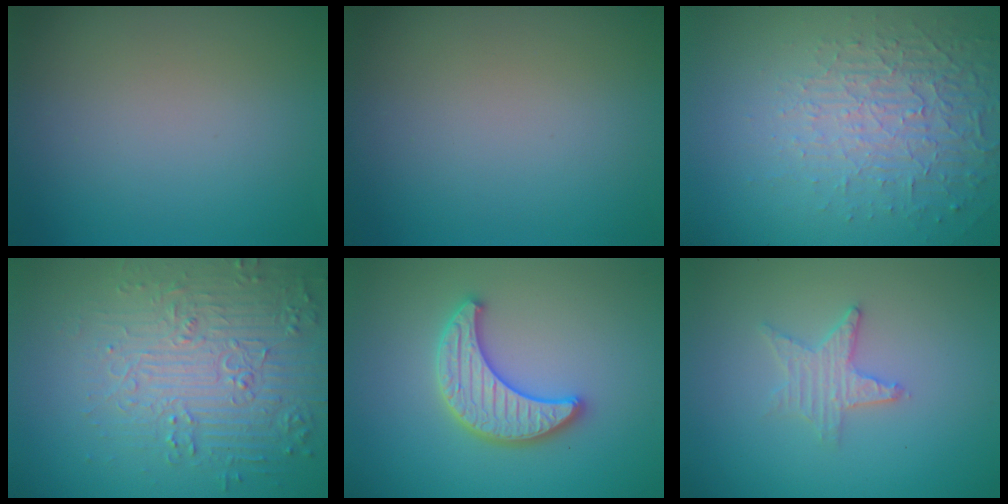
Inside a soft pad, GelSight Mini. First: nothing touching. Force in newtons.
{"total": 0.0}
{"total": 5.5, "press": 3.2, "slide": 4.5}
{"total": 5.5, "press": 5.1, "slide": 2.0}
{"total": 4.0, "press": 3.9, "slide": 0.8}
{"total": 2.3, "press": 2.2, "slide": 0.4}